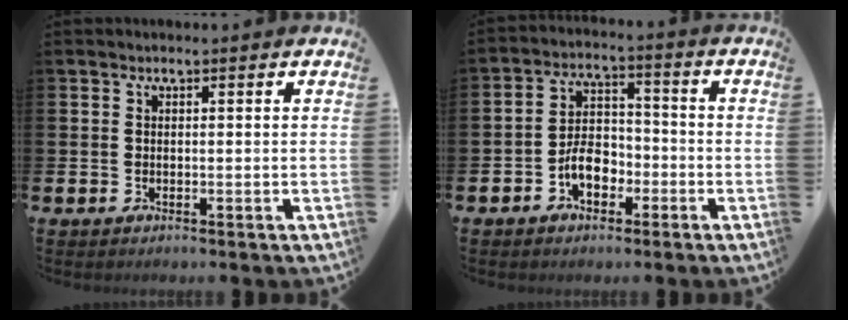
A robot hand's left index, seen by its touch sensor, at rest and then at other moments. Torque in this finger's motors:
{"motor_torque": [1.42, 0.71, 0.17, 0.16]}